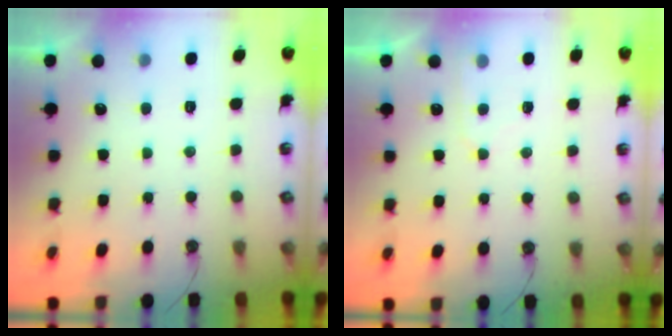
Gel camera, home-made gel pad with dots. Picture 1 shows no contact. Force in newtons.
{"total": 5.4, "press": 5.4, "slide": 0.4}